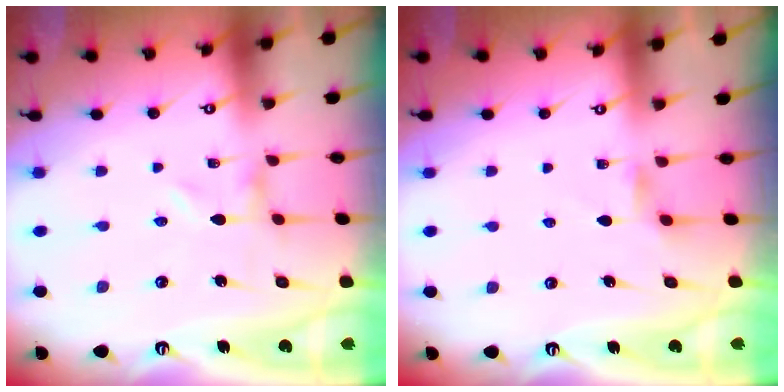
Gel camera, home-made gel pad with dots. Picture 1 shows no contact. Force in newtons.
{"total": 4.6, "press": 4.6, "slide": 0.6}